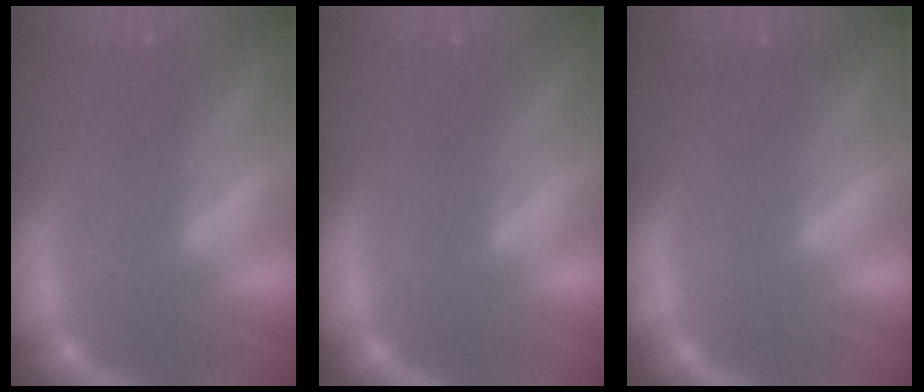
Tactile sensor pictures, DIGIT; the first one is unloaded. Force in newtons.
{"total": 0.0}
{"total": 0.9}